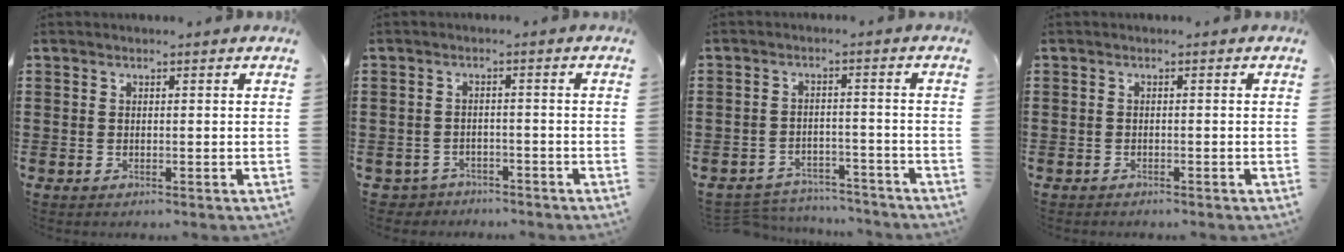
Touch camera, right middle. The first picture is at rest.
{"total": 2.6, "force": [-2.5, 0.8, -0.3], "torque": [-0.005, 0.000, -0.056]}
{"total": 4.2, "force": [-4.1, 0.6, 0.1], "torque": [-0.013, 0.003, -0.091]}
{"total": 0.7, "force": [-0.6, 0.2, 0.0], "torque": [-0.001, 0.001, -0.014]}